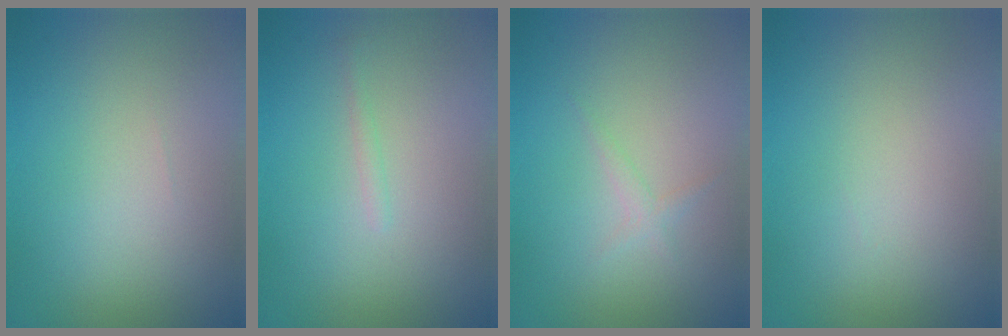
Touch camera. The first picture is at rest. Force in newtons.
{"total": 0.6, "press": 0.6, "slide": 0.0}
{"total": 0.9, "press": 0.9, "slide": 0.1}
{"total": 0.0}